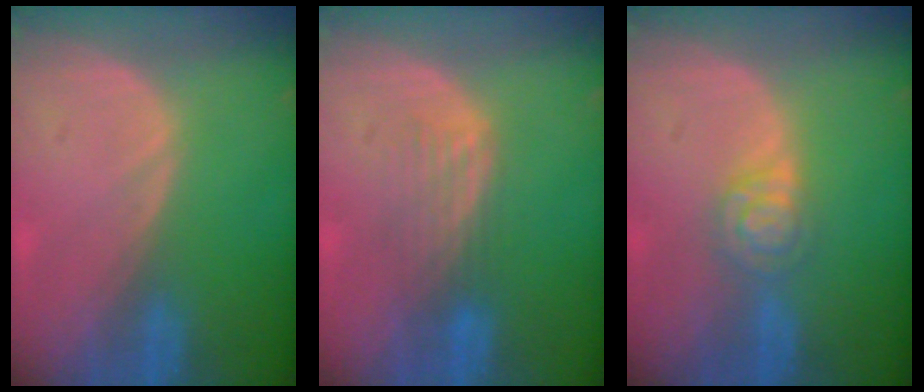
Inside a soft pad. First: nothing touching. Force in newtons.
{"total": 4.3, "press": 3.6, "slide": 2.4}
{"total": 4.7, "press": 4.0, "slide": 2.5}